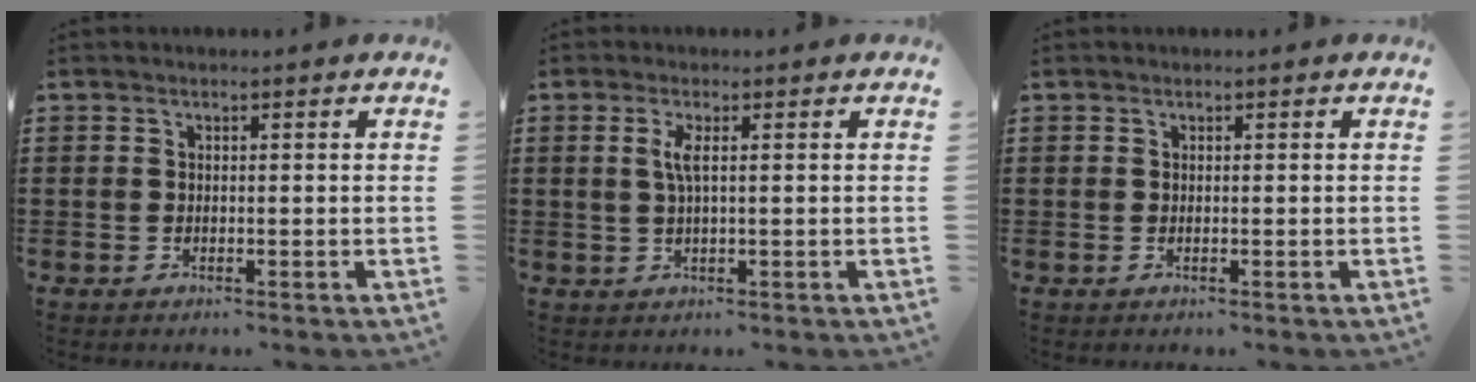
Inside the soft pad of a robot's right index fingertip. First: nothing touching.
{"total": 2.5, "force": [0.4, 0.3, 2.4], "torque": [-0.057, -0.005, 0.003]}
{"total": 0.0}